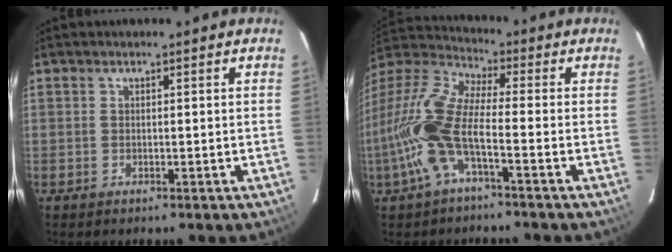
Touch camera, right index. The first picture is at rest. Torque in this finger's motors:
{"motor_torque": [1.23, -0.91, 1.05, 0.21]}